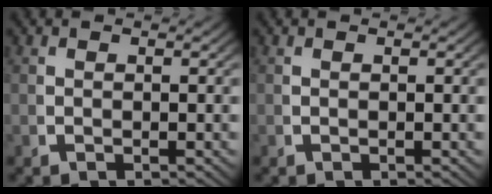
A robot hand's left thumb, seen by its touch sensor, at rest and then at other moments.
{"total": 0.0}